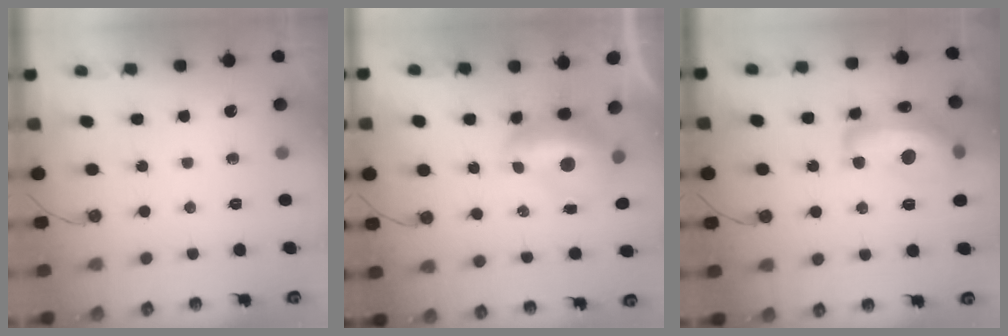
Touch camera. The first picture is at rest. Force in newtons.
{"total": 2.1, "press": 2.0, "slide": 0.6}
{"total": 11.9, "press": 11.9, "slide": 0.9}